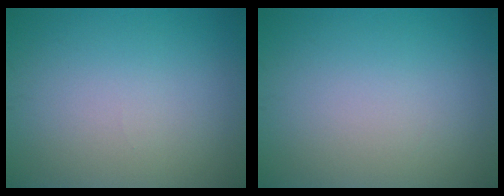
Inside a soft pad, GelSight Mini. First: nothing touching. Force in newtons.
{"total": 0.0}